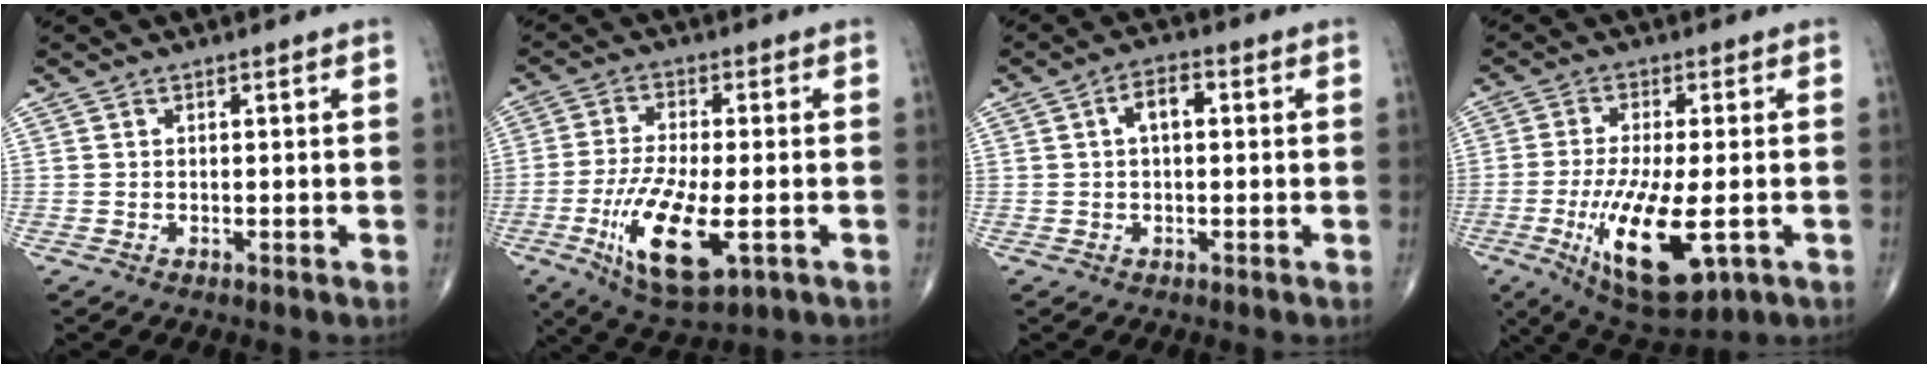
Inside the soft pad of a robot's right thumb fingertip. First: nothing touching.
{"total": 14.1, "force": [-4.2, 4.9, 12.5], "torque": [-0.247, -0.011, -0.067]}
{"total": 4.3, "force": [0.6, 2.3, 3.5], "torque": [-0.056, 0.012, 0.005]}
{"total": 15.6, "force": [-4.3, 5.2, 14.0], "torque": [-0.262, -0.018, -0.059]}